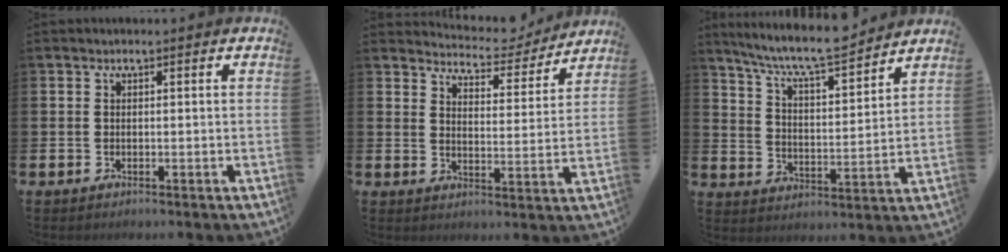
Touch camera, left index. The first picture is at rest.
{"total": 5.4, "force": [5.2, 1.1, 0.5], "torque": [-0.021, -0.040, 0.088]}
{"total": 8.6, "force": [8.0, 0.8, 3.1], "torque": [-0.084, -0.054, 0.140]}